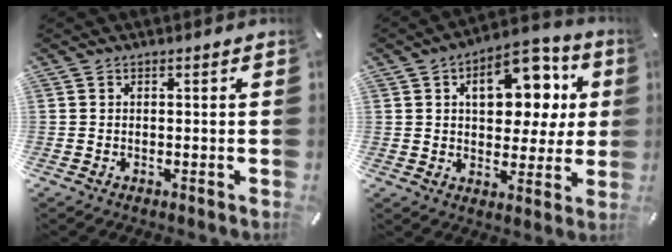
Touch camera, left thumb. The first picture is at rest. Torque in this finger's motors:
{"motor_torque": [1.98, 2.05, 1.37, -1.07, 0.36]}